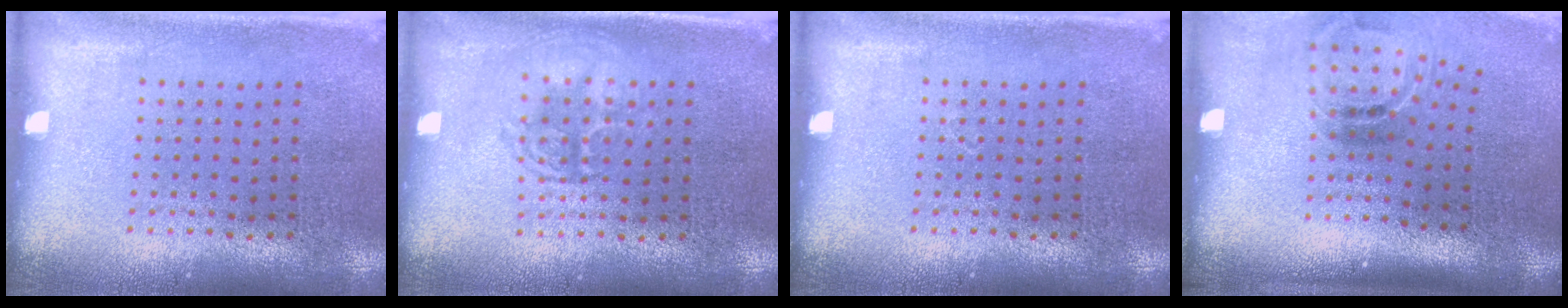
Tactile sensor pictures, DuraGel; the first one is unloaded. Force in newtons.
{"total": 1.3, "press": 1.3, "slide": 0.2}
{"total": 0.0}
{"total": 1.6, "press": 1.0, "slide": 1.2}